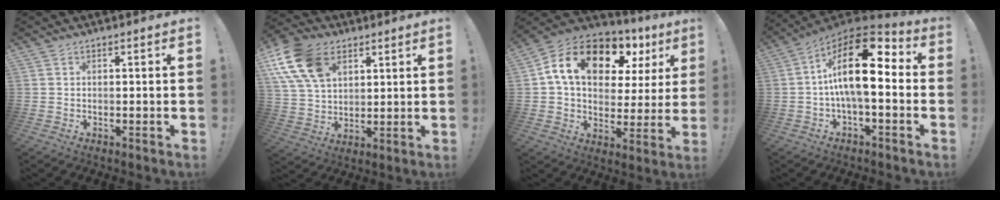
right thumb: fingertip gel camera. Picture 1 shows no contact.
{"total": 17.4, "force": [7.8, 12.1, 9.8], "torque": [-0.179, -0.029, 0.151]}
{"total": 17.8, "force": [9.2, 10.1, 11.5], "torque": [-0.197, -0.038, 0.162]}
{"total": 18.5, "force": [2.4, 7.4, 16.8], "torque": [-0.300, -0.009, 0.038]}